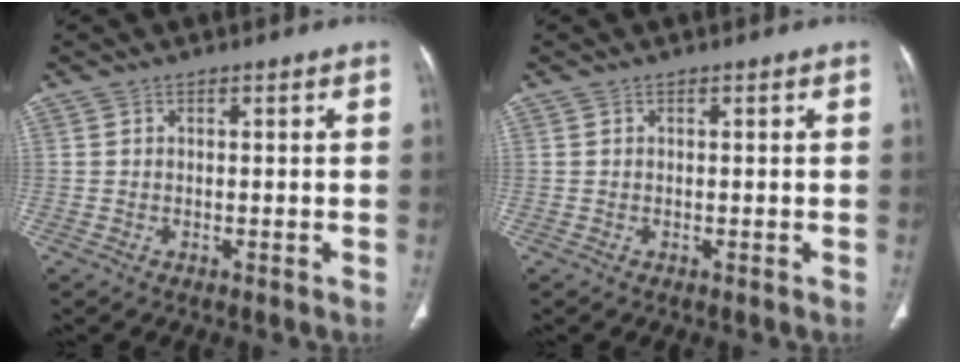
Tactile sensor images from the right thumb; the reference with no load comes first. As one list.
[{"total": 0.0}]